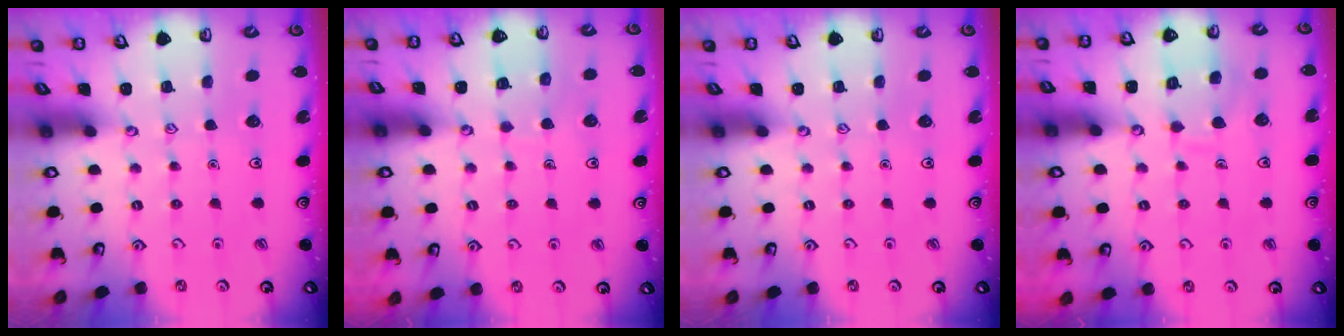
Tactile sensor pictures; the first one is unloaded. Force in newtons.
{"total": 6.7, "press": 6.7, "slide": 0.4}
{"total": 0.0}
{"total": 8.5, "press": 8.5, "slide": 0.8}